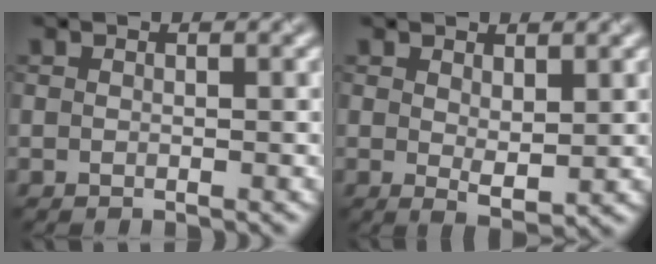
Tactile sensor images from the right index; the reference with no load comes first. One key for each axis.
{"total": 2.2, "fx": 0.9, "fy": 0.8, "fz": 1.8, "tx": -0.032, "ty": -0.009, "tz": 0.019}